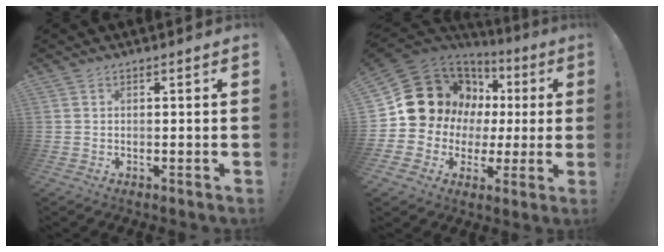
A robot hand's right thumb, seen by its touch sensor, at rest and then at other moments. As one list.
[{"total": 15.7, "force": [5.6, 13.2, 6.4], "torque": [-0.084, -0.044, 0.136]}]